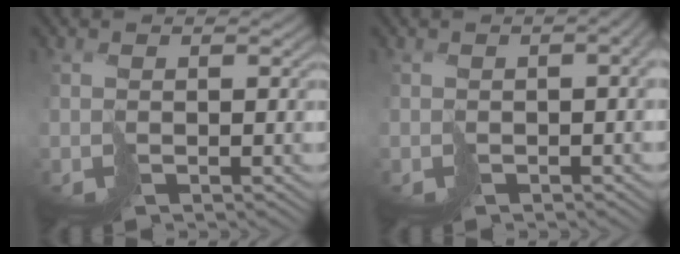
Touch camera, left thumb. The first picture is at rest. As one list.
[{"total": 3.2, "force": [-0.7, 1.2, 2.8], "torque": [-0.032, -0.005, -0.002]}]